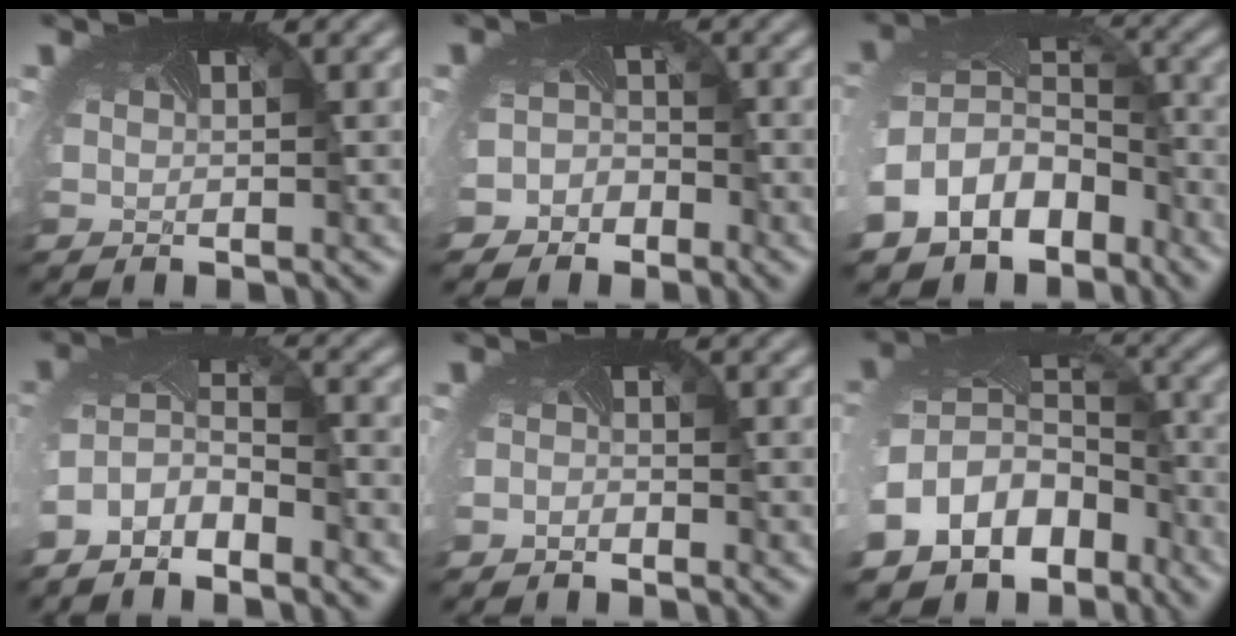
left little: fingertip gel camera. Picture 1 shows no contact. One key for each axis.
{"total": 3.1, "fx": -2.4, "fy": 1.8, "fz": -0.5, "tx": 0.009, "ty": 0.002, "tz": -0.046}
{"total": 11.6, "fx": -5.5, "fy": 8.9, "fz": 4.9, "tx": -0.147, "ty": -0.034, "tz": -0.085}
{"total": 4.8, "fx": -3.0, "fy": 2.1, "fz": 3.2, "tx": -0.086, "ty": -0.009, "tz": -0.061}
{"total": 1.0, "fx": -0.9, "fy": 0.3, "fz": -0.3, "tx": -0.013, "ty": -0.010, "tz": -0.019}
{"total": 15.4, "fx": -7.5, "fy": 12.1, "fz": 5.9, "tx": -0.156, "ty": -0.049, "tz": -0.115}